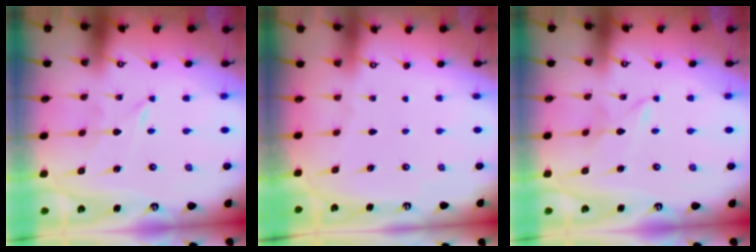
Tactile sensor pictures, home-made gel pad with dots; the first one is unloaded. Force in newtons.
{"total": 0.0}
{"total": 1.6, "press": 1.6, "slide": 0.0}